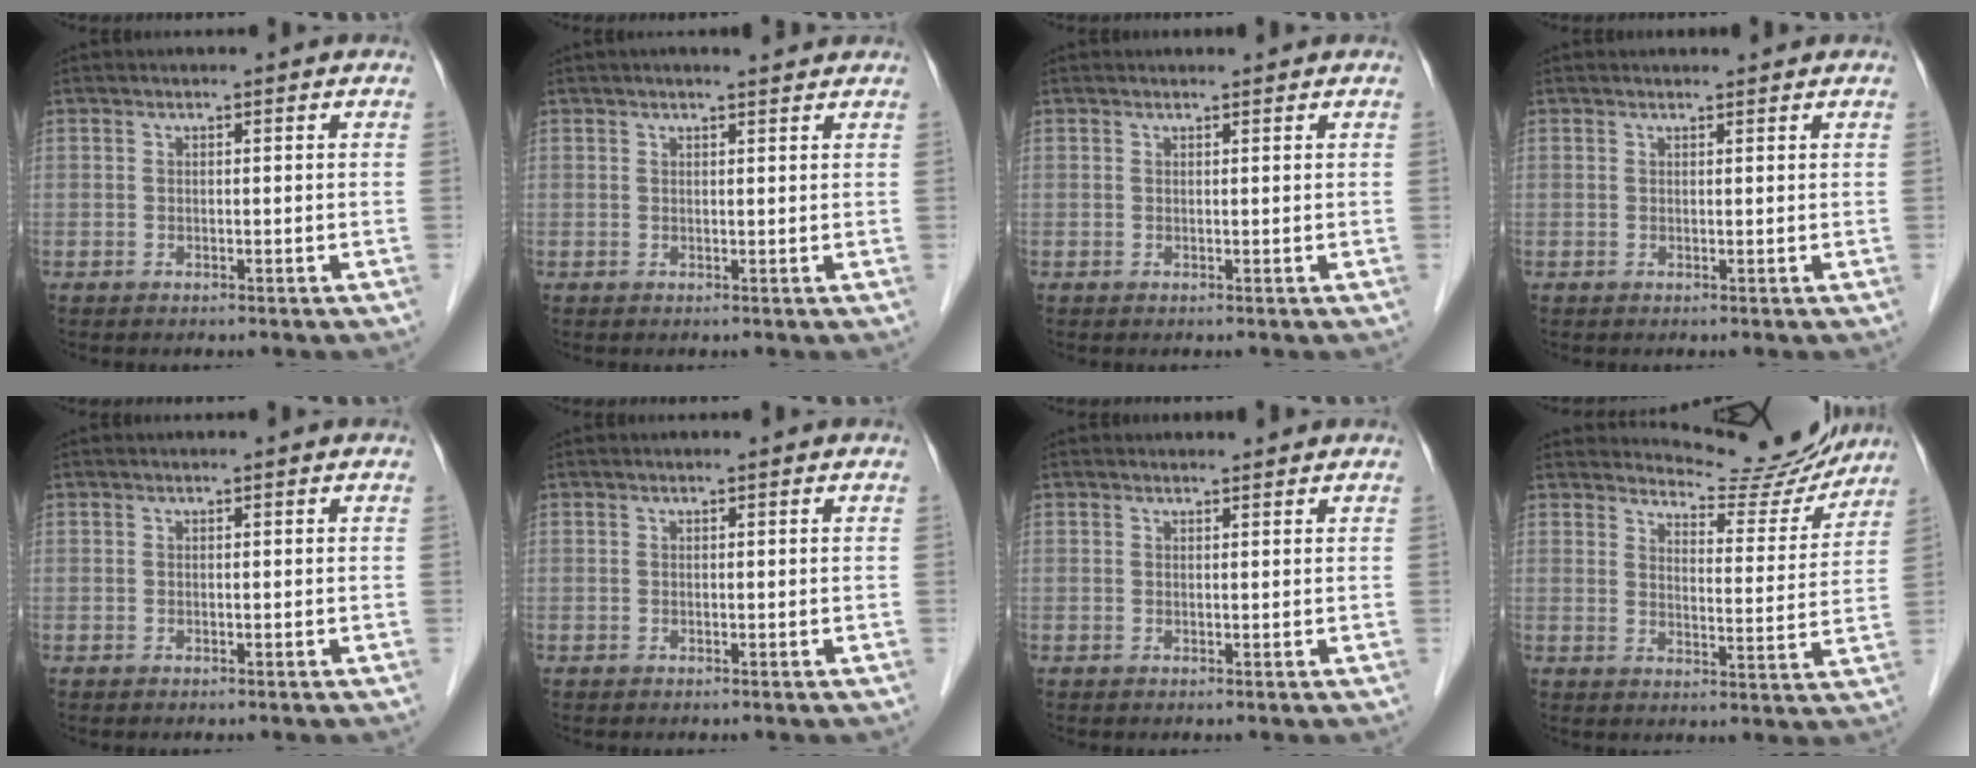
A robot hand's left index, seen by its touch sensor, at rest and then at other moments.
{"total": 1.0, "force": [-0.1, 0.2, 0.9], "torque": [-0.012, -0.002, -0.013]}
{"total": 1.5, "force": [-1.5, 0.0, -0.2], "torque": [-0.001, -0.014, -0.031]}
{"total": 1.2, "force": [-1.2, 0.1, -0.1], "torque": [-0.002, -0.013, -0.026]}
{"total": 0.0}
{"total": 0.0}
{"total": 1.0, "force": [-0.9, 0.2, -0.1], "torque": [-0.002, -0.013, -0.022]}
{"total": 8.6, "force": [8.4, 1.6, 0.7], "torque": [-0.001, -0.040, 0.091]}